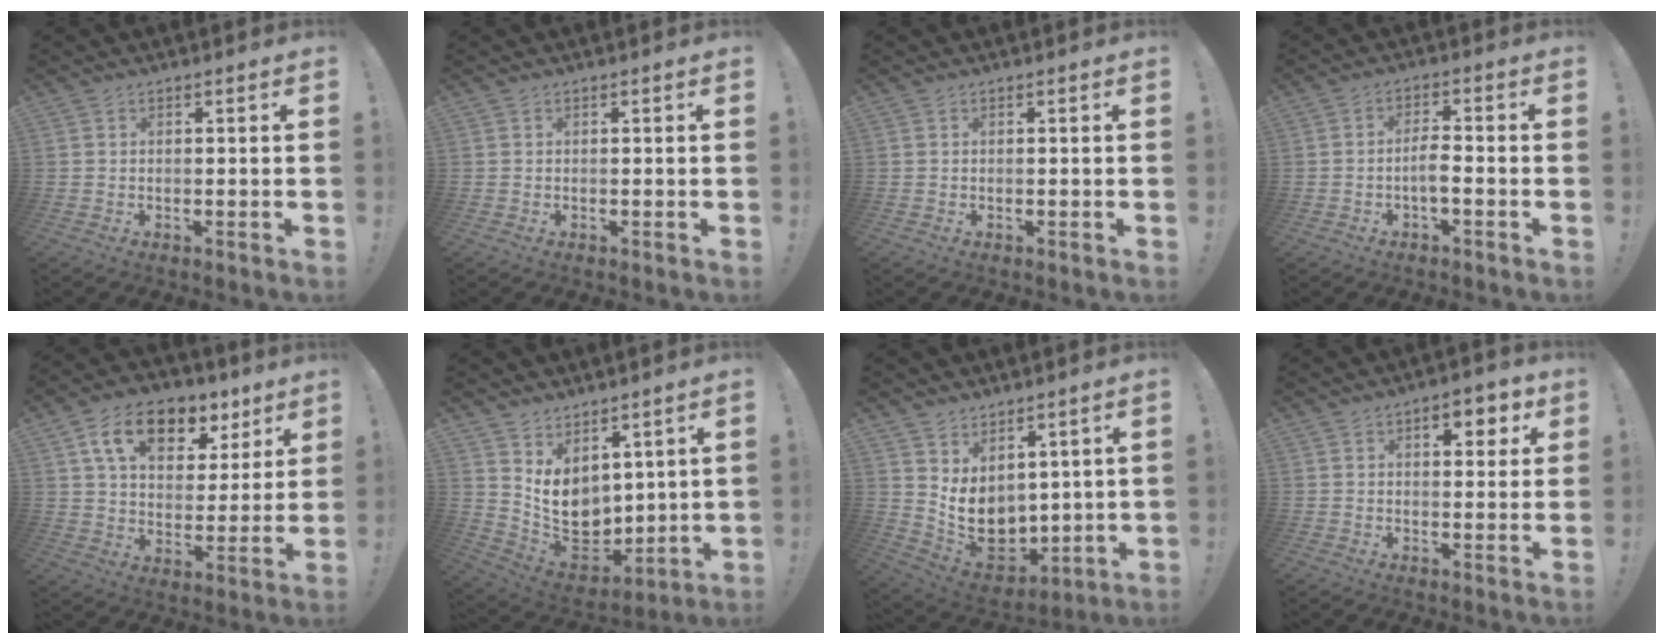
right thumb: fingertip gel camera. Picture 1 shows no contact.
{"total": 0.0}
{"total": 0.0}
{"total": 4.5, "force": [-1.5, 1.9, 3.8], "torque": [-0.078, 0.005, -0.028]}
{"total": 15.5, "force": [8.9, 9.2, 8.7], "torque": [-0.137, -0.041, 0.159]}
{"total": 10.6, "force": [3.3, 8.5, 5.4], "torque": [-0.077, -0.051, 0.078]}
{"total": 10.1, "force": [2.3, 8.0, 5.6], "torque": [-0.081, -0.038, 0.059]}
{"total": 6.7, "force": [3.1, 3.4, 4.9], "torque": [-0.047, -0.010, 0.044]}